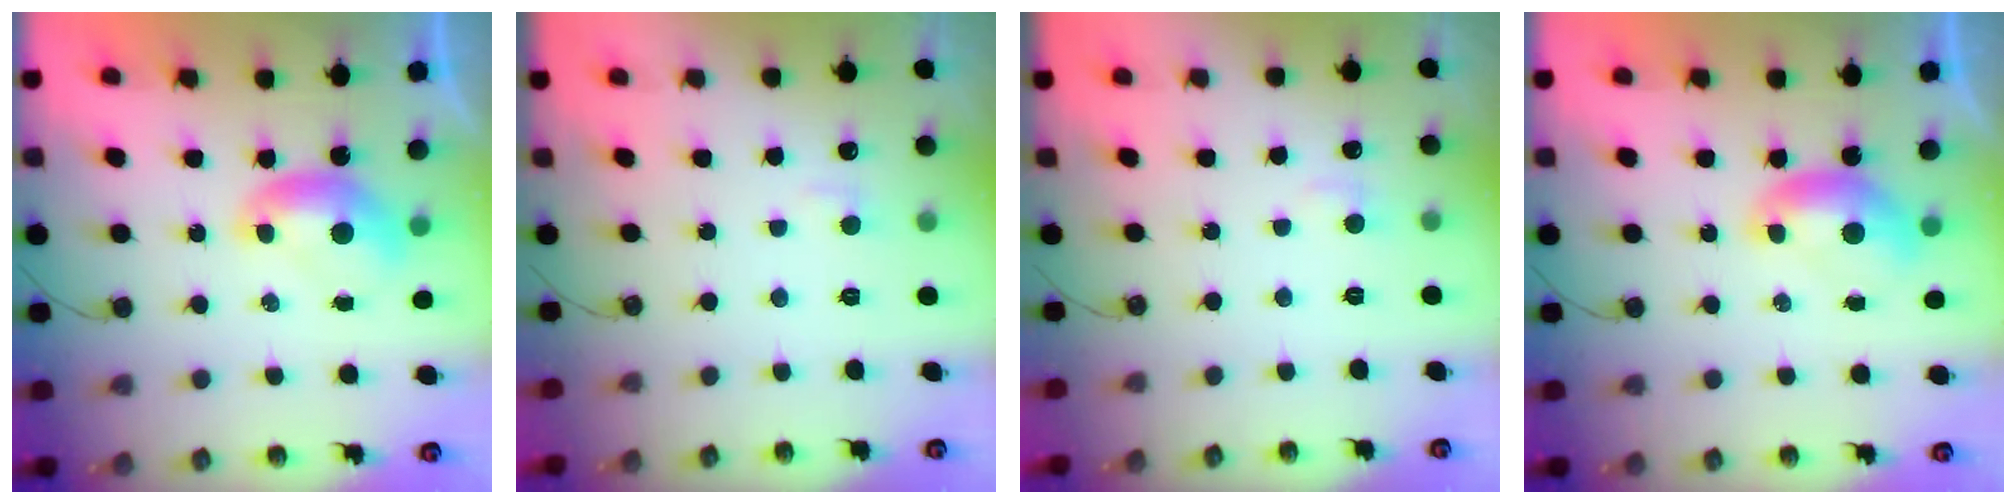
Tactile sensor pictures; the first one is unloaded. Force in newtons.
{"total": 2.1, "press": 2.1, "slide": 0.6}
{"total": 1.5, "press": 1.2, "slide": 0.8}
{"total": 0.0}